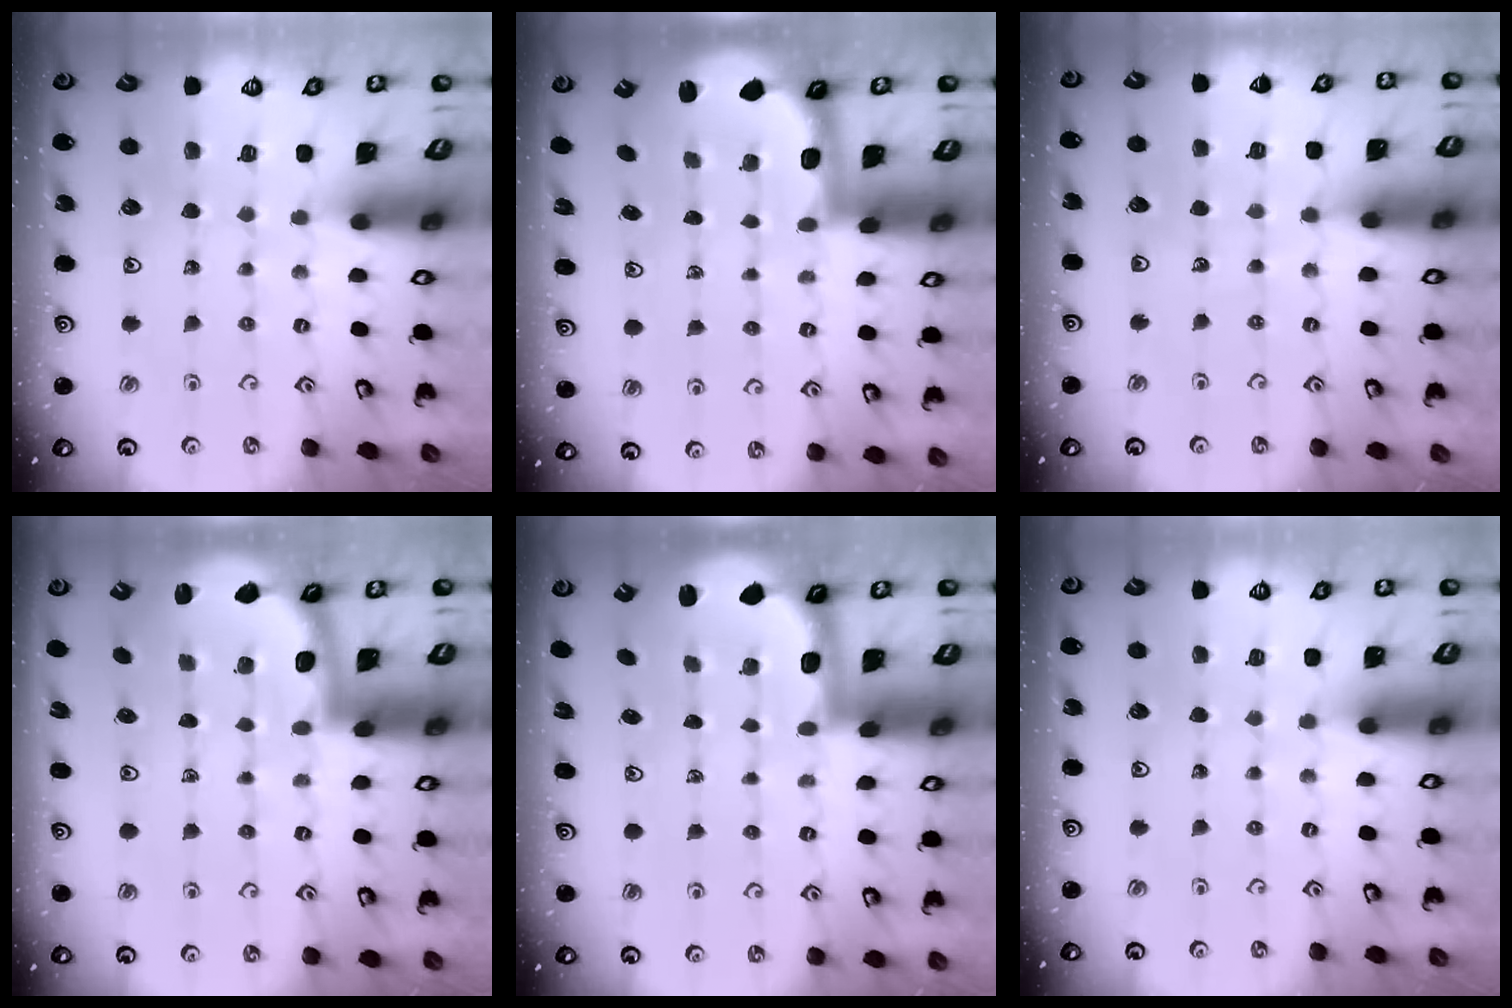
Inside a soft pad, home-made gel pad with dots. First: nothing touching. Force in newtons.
{"total": 2.3, "press": 2.0, "slide": 1.1}
{"total": 3.2, "press": 3.2, "slide": 0.3}
{"total": 2.6, "press": 2.5, "slide": 0.6}
{"total": 2.3, "press": 2.0, "slide": 1.1}
{"total": 0.0}